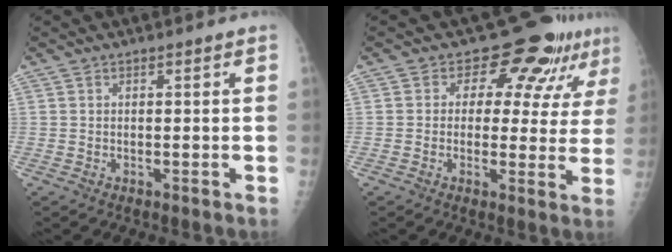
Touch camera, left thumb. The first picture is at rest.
{"total": 10.7, "force": [6.8, 6.0, 5.7], "torque": [-0.033, -0.029, 0.071]}